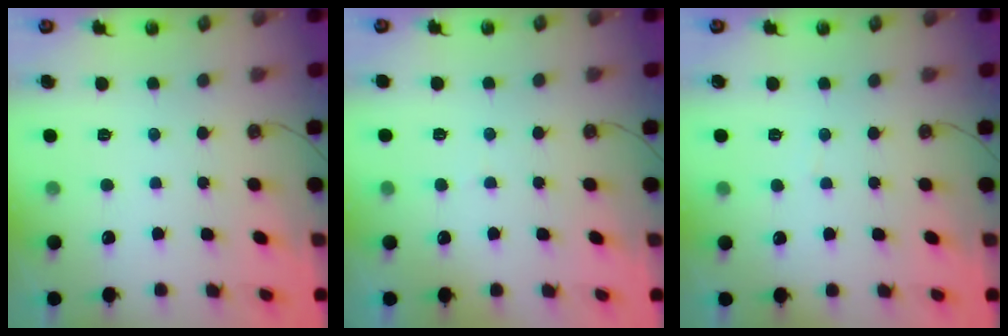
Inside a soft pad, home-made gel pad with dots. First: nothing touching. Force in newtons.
{"total": 2.8, "press": 2.6, "slide": 1.1}
{"total": 2.0, "press": 2.0, "slide": 0.1}